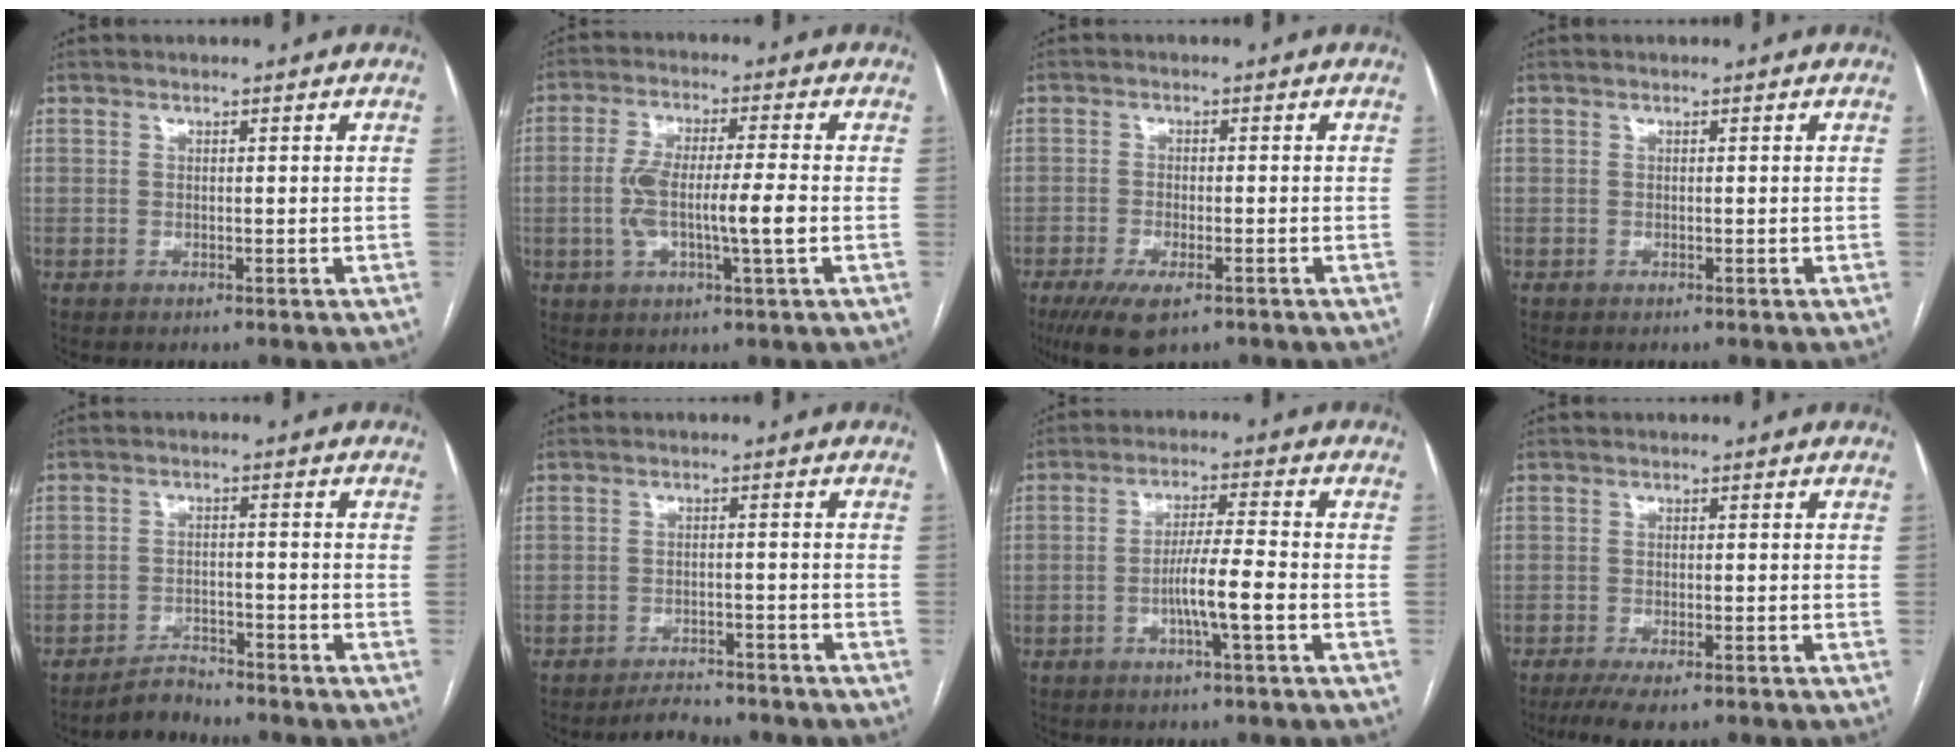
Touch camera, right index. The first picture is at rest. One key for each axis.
{"total": 9.0, "fx": -1.3, "fy": 0.8, "fz": 8.9, "tx": -0.172, "ty": 0.009, "tz": -0.026}
{"total": 6.8, "fx": -4.2, "fy": 2.3, "fz": 4.8, "tx": -0.080, "ty": -0.013, "tz": -0.068}
{"total": 0.0}
{"total": 3.8, "fx": -3.8, "fy": 0.5, "fz": 0.1, "tx": -0.002, "ty": -0.010, "tz": -0.064}
{"total": 5.1, "fx": -4.8, "fy": 1.2, "fz": 0.9, "tx": -0.013, "ty": -0.005, "tz": -0.073}
{"total": 6.6, "fx": -2.2, "fy": -0.1, "fz": 6.2, "tx": -0.115, "ty": 0.002, "tz": -0.042}
{"total": 5.5, "fx": -4.1, "fy": 1.3, "fz": 3.5, "tx": -0.055, "ty": -0.012, "tz": -0.065}